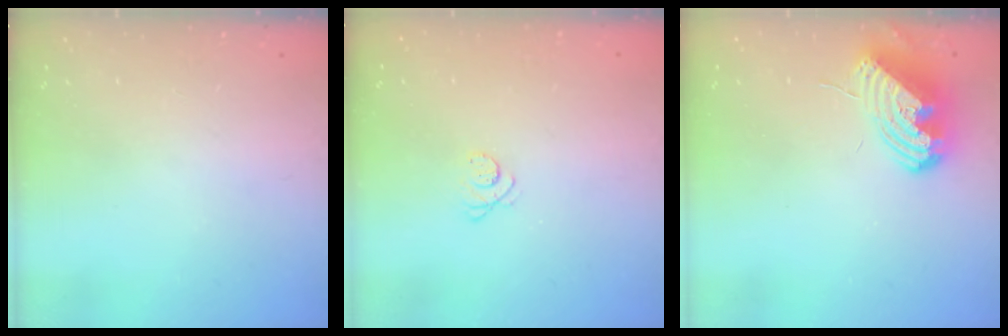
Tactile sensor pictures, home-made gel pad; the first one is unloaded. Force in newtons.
{"total": 2.8, "press": 2.7, "slide": 0.3}
{"total": 11.8, "press": 11.7, "slide": 1.4}